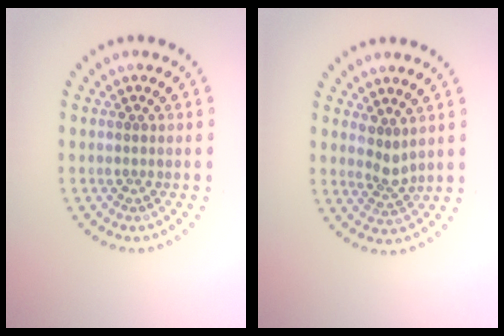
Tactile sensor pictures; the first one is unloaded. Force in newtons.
{"total": 1.9, "press": 1.5, "slide": 1.3}